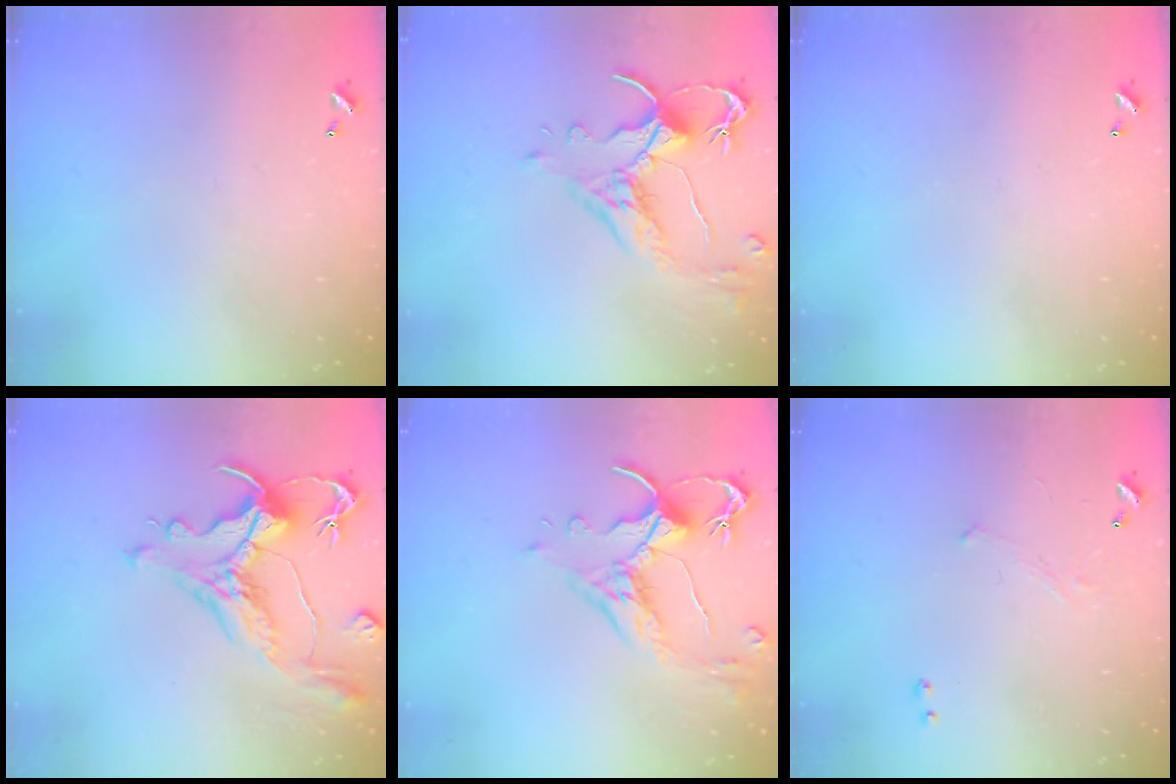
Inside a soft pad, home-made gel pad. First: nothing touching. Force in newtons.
{"total": 2.5, "press": 2.1, "slide": 1.4}
{"total": 0.0}
{"total": 2.2, "press": 1.7, "slide": 1.4}
{"total": 2.5, "press": 2.1, "slide": 1.4}
{"total": 1.2, "press": 1.1, "slide": 0.5}